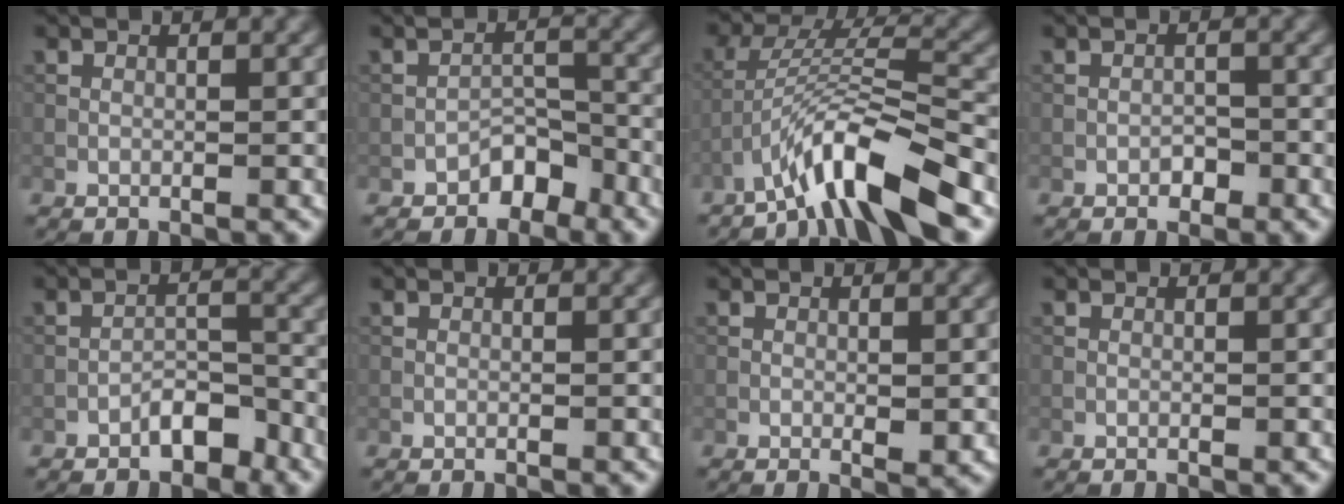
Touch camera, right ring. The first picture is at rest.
{"total": 2.7, "force": [-2.1, 1.4, 1.1], "torque": [-0.009, 0.015, -0.034]}
{"total": 7.0, "force": [-5.2, 1.1, 4.6], "torque": [-0.082, 0.007, -0.094]}
{"total": 1.2, "force": [-0.7, 0.7, 0.6], "torque": [-0.008, 0.003, -0.013]}
{"total": 3.0, "force": [-2.2, 1.2, 1.6], "torque": [-0.020, 0.015, -0.038]}
{"total": 0.0}
{"total": 1.3, "force": [-0.2, 0.5, 1.1], "torque": [-0.017, -0.002, -0.004]}
{"total": 0.0}